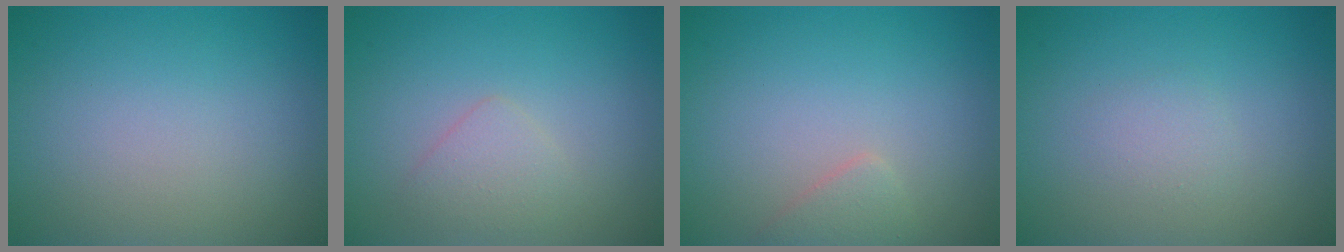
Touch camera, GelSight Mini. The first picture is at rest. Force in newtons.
{"total": 1.8, "press": 1.8, "slide": 0.0}
{"total": 1.3, "press": 1.3, "slide": 0.1}
{"total": 1.0, "press": 1.0, "slide": 0.0}